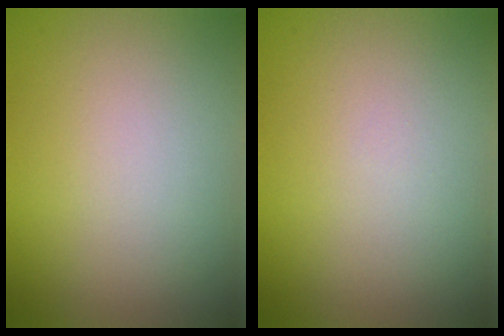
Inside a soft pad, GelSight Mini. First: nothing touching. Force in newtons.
{"total": 0.0}